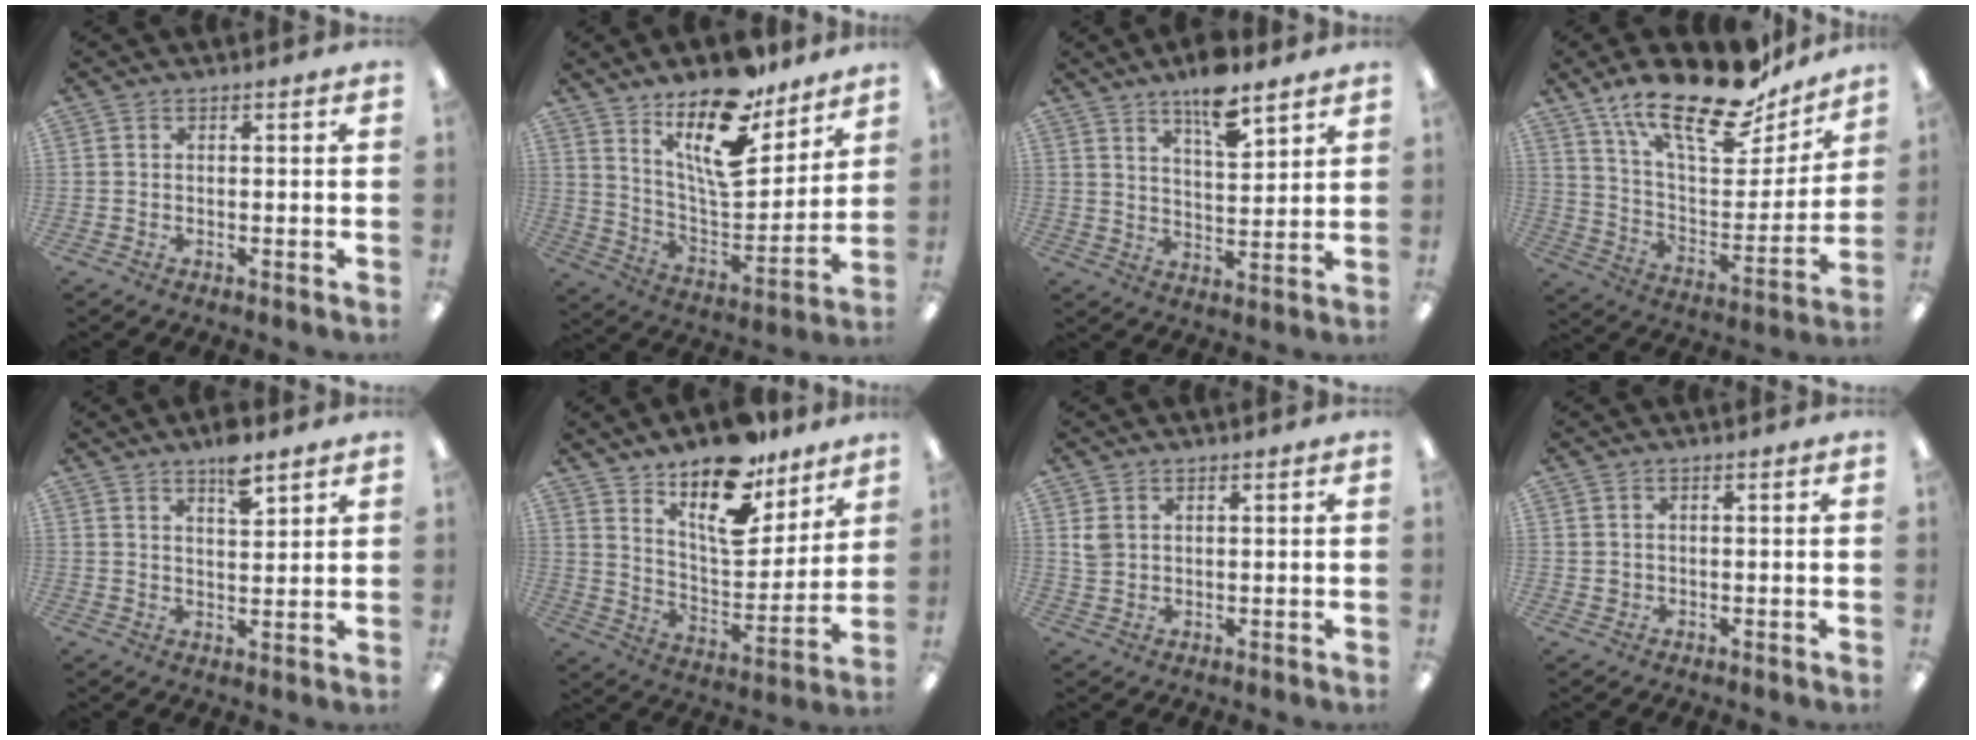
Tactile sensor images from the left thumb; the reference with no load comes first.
{"total": 18.7, "force": [13.1, 7.0, 11.4], "torque": [-0.188, -0.092, 0.227]}
{"total": 10.4, "force": [7.8, 3.5, 6.0], "torque": [-0.089, -0.046, 0.131]}
{"total": 22.9, "force": [16.8, 8.2, 13.2], "torque": [-0.211, -0.108, 0.287]}
{"total": 6.6, "force": [4.9, 2.2, 3.8], "torque": [-0.046, -0.032, 0.081]}
{"total": 18.1, "force": [13.0, 7.7, 10.0], "torque": [-0.160, -0.084, 0.224]}
{"total": 3.2, "force": [1.6, 2.4, 1.3], "torque": [-0.021, -0.001, 0.029]}
{"total": 1.2, "force": [0.5, 1.0, 0.1], "torque": [-0.004, 0.004, 0.009]}